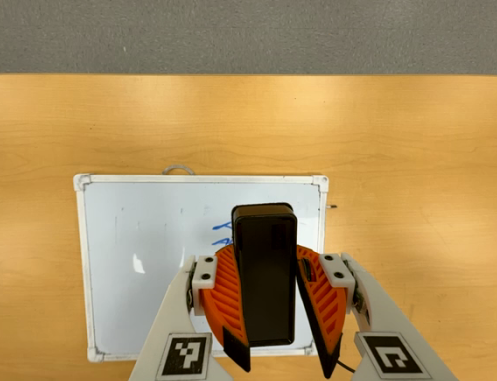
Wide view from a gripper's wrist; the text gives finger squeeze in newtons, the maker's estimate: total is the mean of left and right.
{"total": 8.9, "left": 9.4, "right": 8.3}